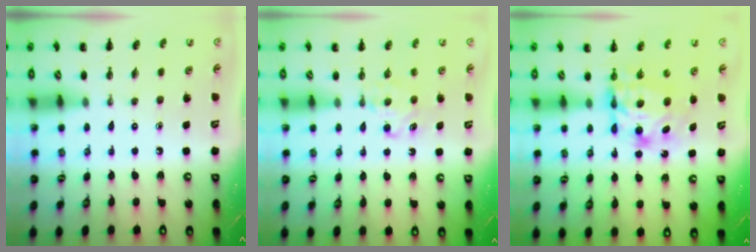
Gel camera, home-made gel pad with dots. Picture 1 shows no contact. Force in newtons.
{"total": 5.9, "press": 5.7, "slide": 1.8}
{"total": 6.6, "press": 6.5, "slide": 0.9}